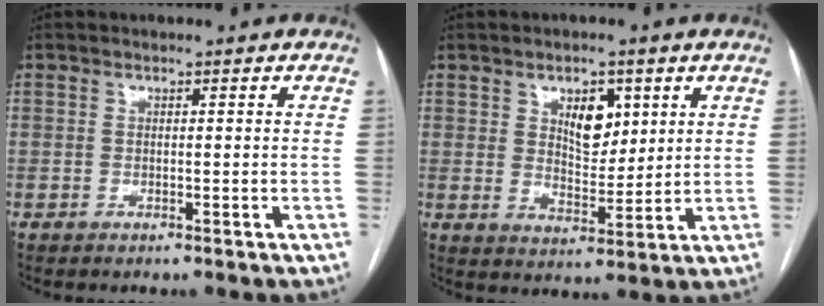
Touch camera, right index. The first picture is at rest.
{"total": 6.5, "force": [2.8, 3.5, 4.7], "torque": [-0.074, 0.000, 0.051]}